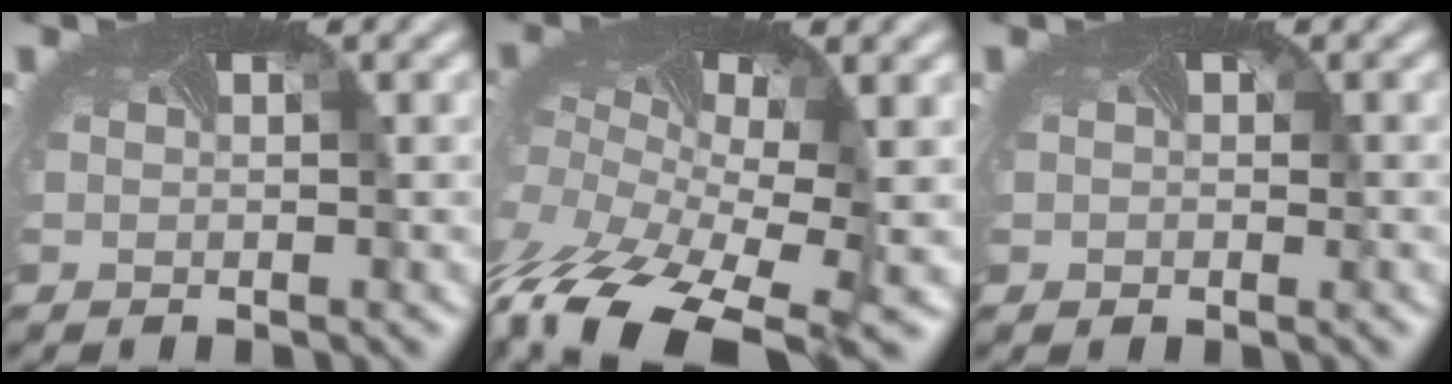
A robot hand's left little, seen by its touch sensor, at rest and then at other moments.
{"total": 12.0, "force": [-7.1, 5.7, 7.9], "torque": [-0.211, -0.059, -0.108]}
{"total": 1.1, "force": [0.1, 1.1, -0.1], "torque": [-0.004, -0.005, -0.002]}